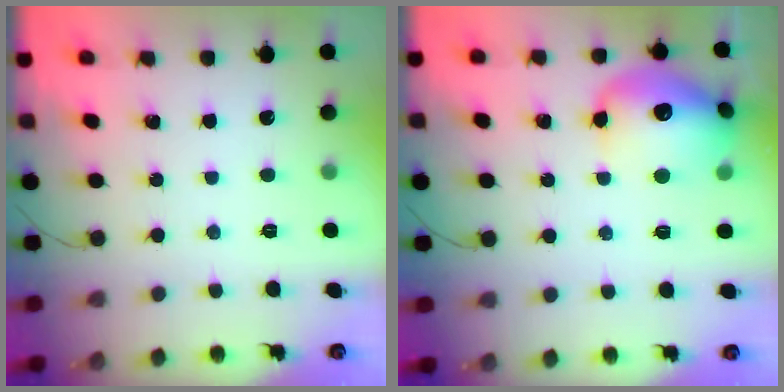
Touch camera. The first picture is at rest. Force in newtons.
{"total": 16.2, "press": 16.1, "slide": 1.8}